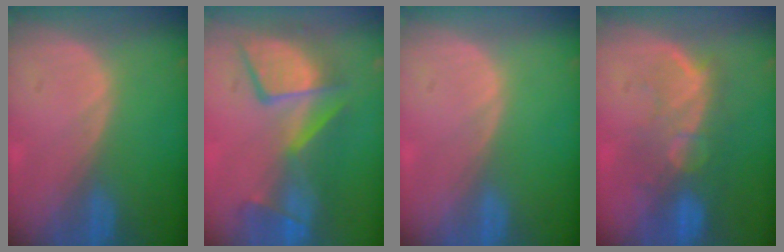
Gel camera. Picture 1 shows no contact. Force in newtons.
{"total": 10.2, "press": 9.8, "slide": 2.9}
{"total": 0.0}
{"total": 9.7, "press": 8.4, "slide": 5.0}